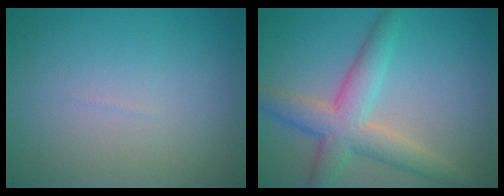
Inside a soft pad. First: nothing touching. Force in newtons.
{"total": 5.5, "press": 5.5, "slide": 0.5}